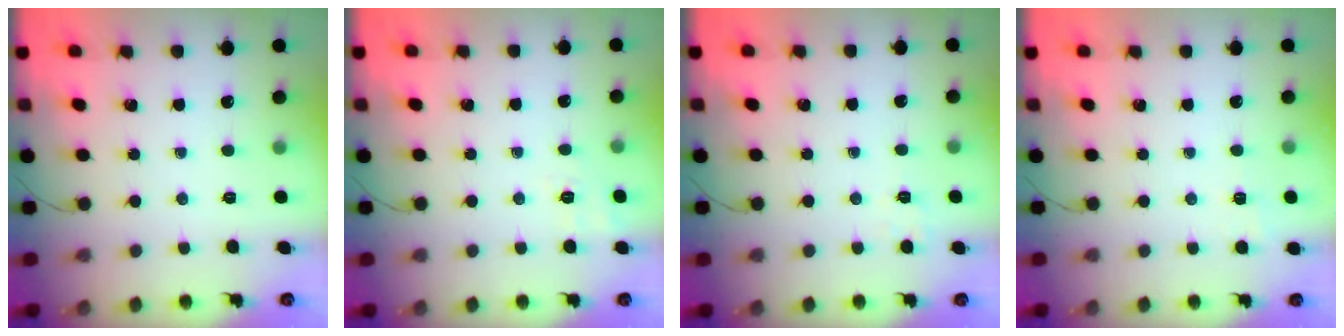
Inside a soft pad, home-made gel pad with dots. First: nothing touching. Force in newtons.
{"total": 2.5, "press": 1.3, "slide": 2.1}
{"total": 2.1, "press": 1.4, "slide": 1.6}
{"total": 1.4, "press": 0.2, "slide": 1.4}